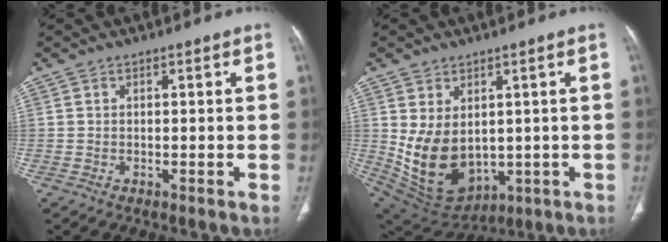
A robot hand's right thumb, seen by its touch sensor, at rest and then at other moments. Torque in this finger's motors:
{"motor_torque": [-0.24, 1.21, 0.74, 0.96, 0.34]}